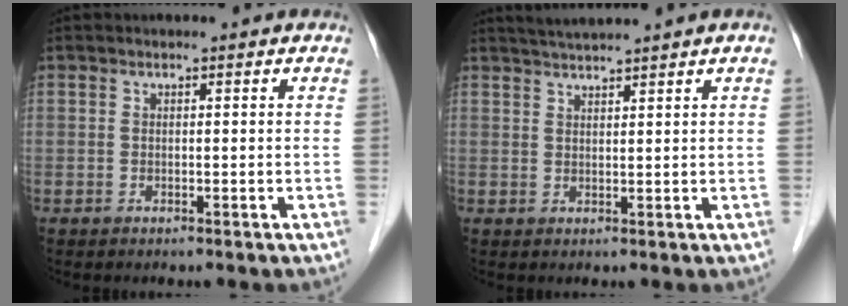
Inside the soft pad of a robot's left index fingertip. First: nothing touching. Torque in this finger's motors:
{"motor_torque": [-0.72, -1.21, 0.37, 0.09]}